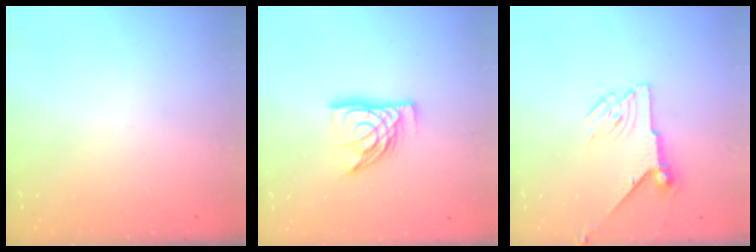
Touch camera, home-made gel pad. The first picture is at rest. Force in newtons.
{"total": 11.3, "press": 11.3, "slide": 1.3}
{"total": 7.7, "press": 7.7, "slide": 0.2}